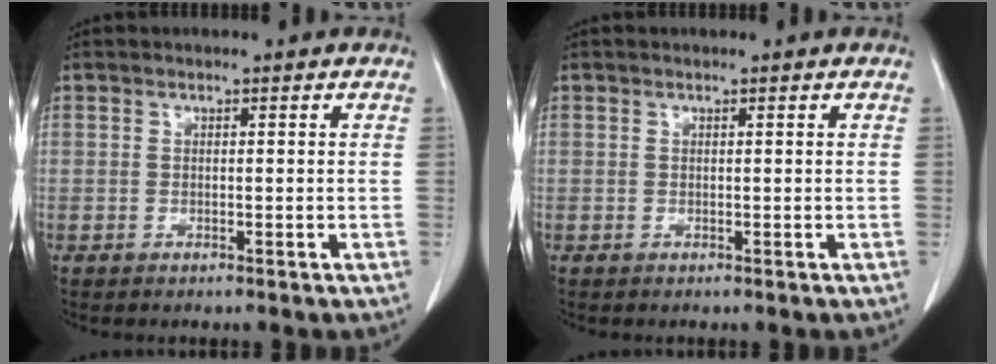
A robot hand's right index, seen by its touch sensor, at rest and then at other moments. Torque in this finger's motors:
{"motor_torque": [0.00, 0.00, 0.00, 0.00]}